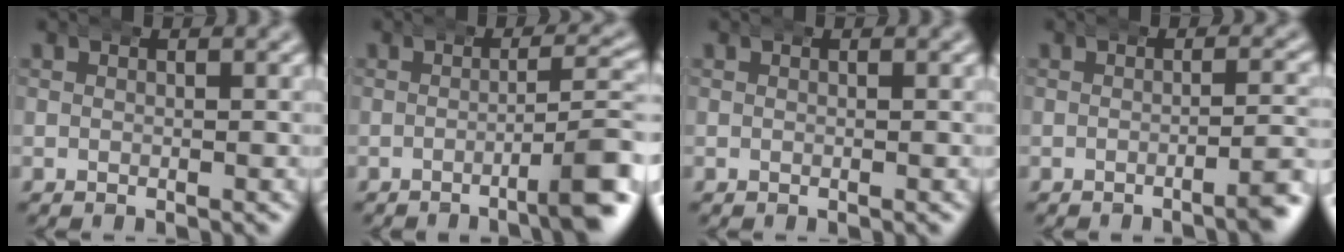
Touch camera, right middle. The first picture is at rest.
{"total": 4.9, "force": [-2.0, 0.6, 4.4], "torque": [-0.055, 0.010, -0.038]}
{"total": 0.0}
{"total": 2.5, "force": [-1.5, 0.2, 2.0], "torque": [-0.021, 0.005, -0.032]}